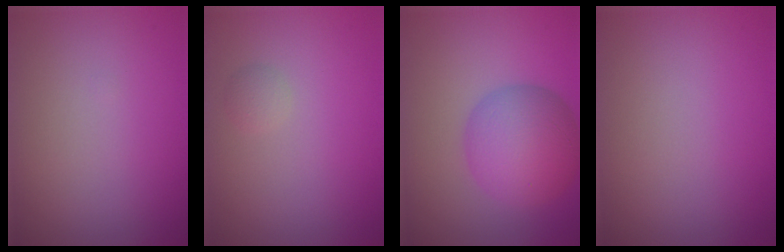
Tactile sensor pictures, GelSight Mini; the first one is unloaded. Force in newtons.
{"total": 0.8, "press": 0.8, "slide": 0.0}
{"total": 6.3, "press": 6.3, "slide": 0.1}
{"total": 0.0}